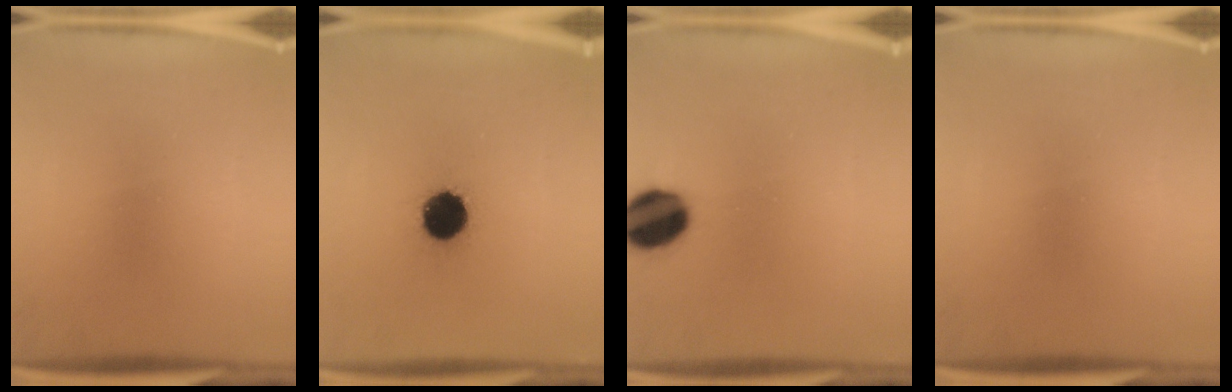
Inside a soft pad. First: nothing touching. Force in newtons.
{"total": 12.5}
{"total": 12.2}
{"total": 0.0}